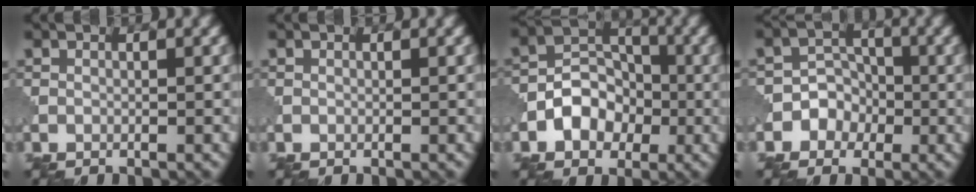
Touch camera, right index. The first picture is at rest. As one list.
[{"total": 0.0}, {"total": 4.5, "force": [-1.6, 3.4, 2.4], "torque": [-0.031, 0.006, -0.030]}, {"total": 2.9, "force": [-1.1, 2.5, 0.8], "torque": [0.013, 0.008, -0.035]}]